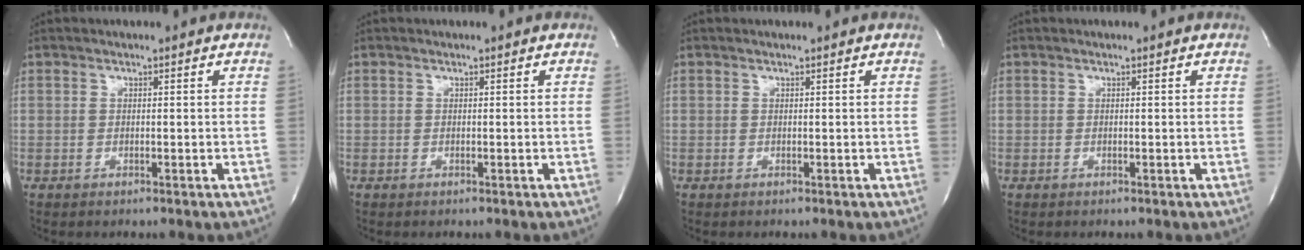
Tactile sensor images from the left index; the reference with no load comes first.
{"total": 0.0}
{"total": 0.0}
{"total": 0.0}